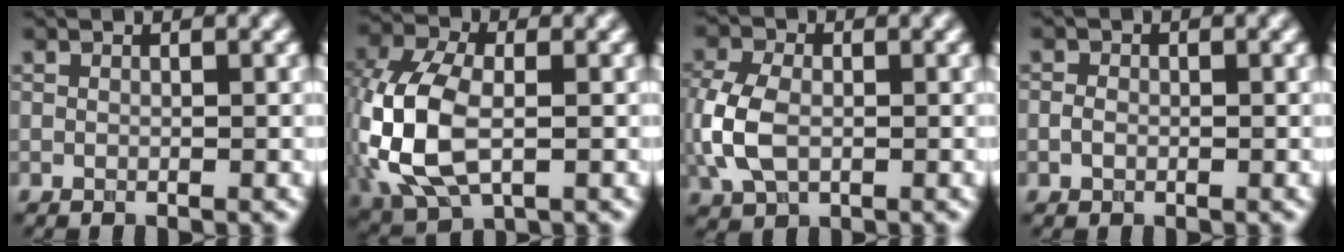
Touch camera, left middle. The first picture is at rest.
{"total": 8.7, "force": [-1.5, 5.3, 6.7], "torque": [-0.168, -0.002, -0.030]}
{"total": 4.9, "force": [-0.6, 3.4, 3.5], "torque": [-0.101, -0.001, -0.009]}
{"total": 1.0, "force": [-0.4, 0.8, 0.4], "torque": [-0.011, 0.002, -0.006]}